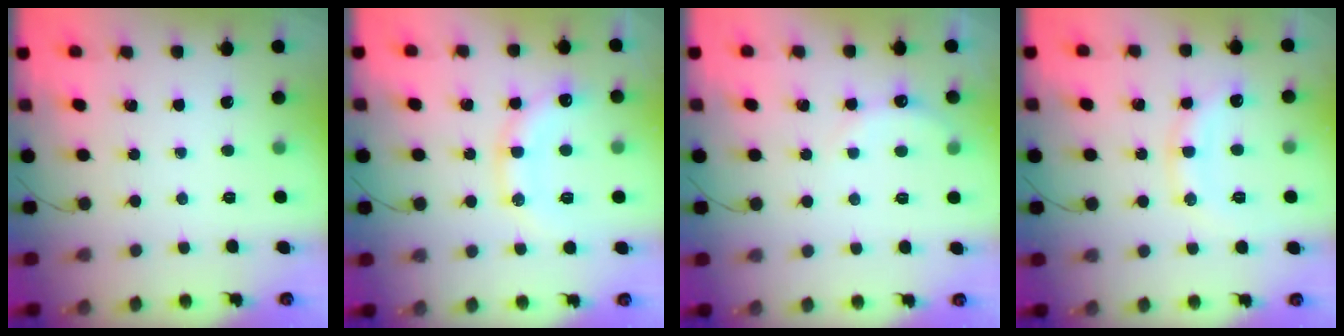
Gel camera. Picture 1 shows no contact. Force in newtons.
{"total": 14.9, "press": 14.8, "slide": 1.5}
{"total": 4.4, "press": 4.2, "slide": 1.2}
{"total": 10.6, "press": 10.6, "slide": 0.7}